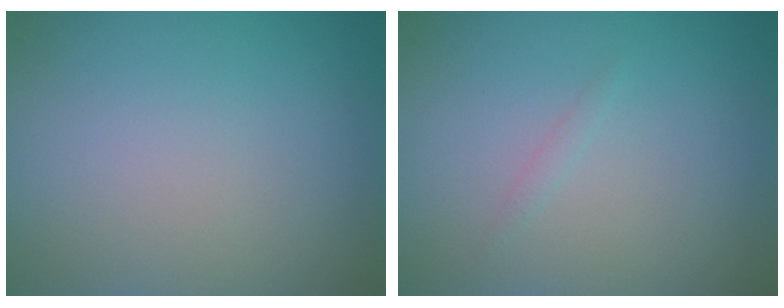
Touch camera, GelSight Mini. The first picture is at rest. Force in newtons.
{"total": 0.5, "press": 0.5, "slide": 0.0}